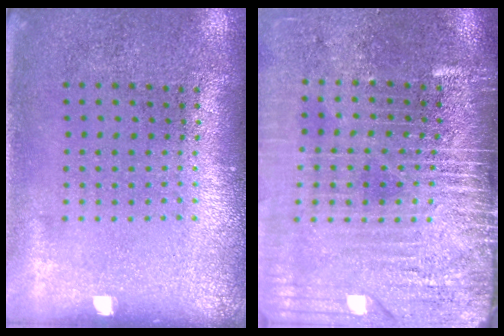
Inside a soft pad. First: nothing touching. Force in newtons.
{"total": 4.3, "press": 3.6, "slide": 2.3}